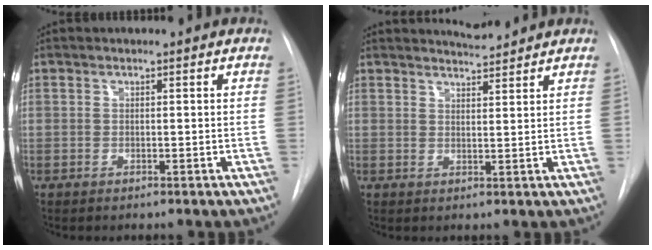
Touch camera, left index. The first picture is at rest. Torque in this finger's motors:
{"motor_torque": [0.15, -0.17, 0.00, 0.00]}